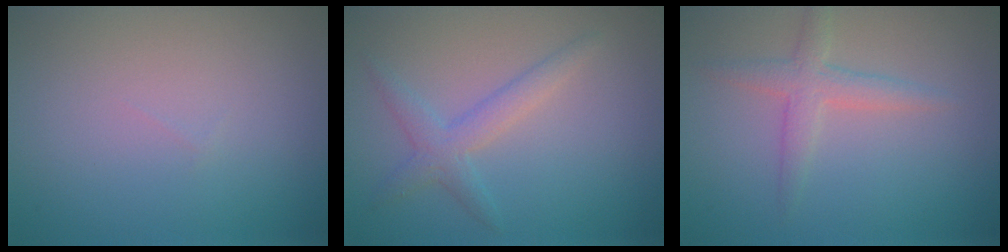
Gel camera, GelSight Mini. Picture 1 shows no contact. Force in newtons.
{"total": 2.4, "press": 2.4, "slide": 0.0}
{"total": 2.4, "press": 2.4, "slide": 0.1}